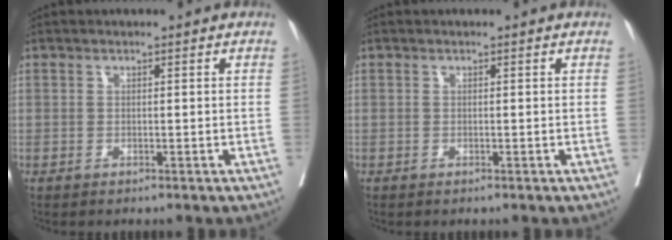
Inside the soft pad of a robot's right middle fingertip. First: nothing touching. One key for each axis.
{"total": 0.0}